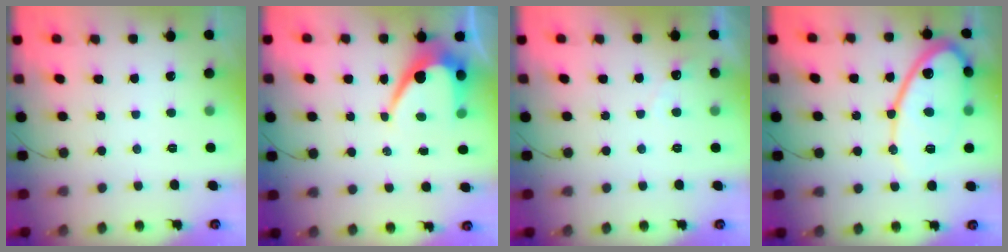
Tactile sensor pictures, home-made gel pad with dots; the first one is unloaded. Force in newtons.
{"total": 8.4, "press": 8.4, "slide": 0.7}
{"total": 2.7, "press": 2.7, "slide": 0.1}
{"total": 14.7, "press": 14.7, "slide": 1.1}